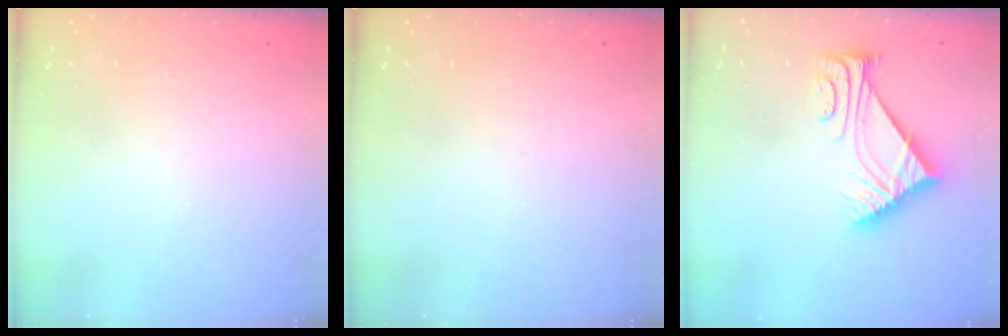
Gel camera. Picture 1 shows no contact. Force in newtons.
{"total": 0.0}
{"total": 9.8, "press": 9.7, "slide": 0.9}